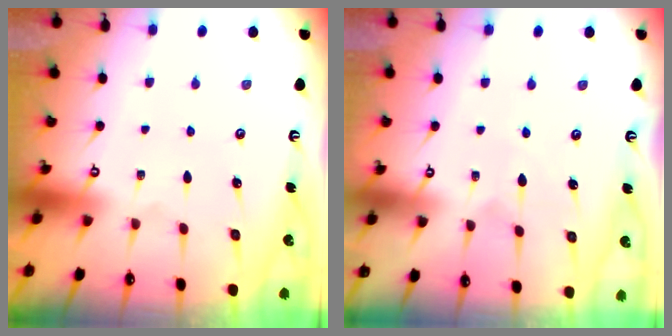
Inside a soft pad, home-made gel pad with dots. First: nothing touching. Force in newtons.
{"total": 4.9, "press": 4.9, "slide": 0.6}